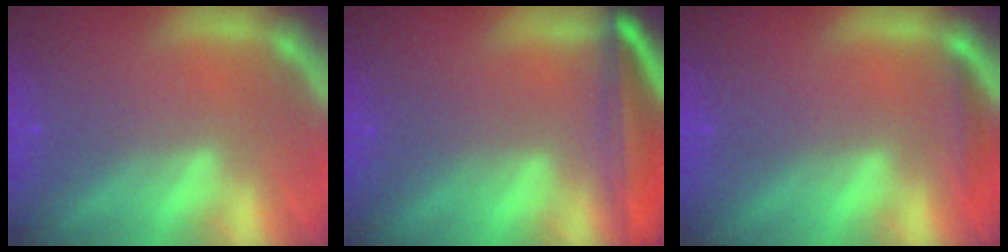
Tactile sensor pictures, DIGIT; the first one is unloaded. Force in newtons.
{"total": 7.6}
{"total": 1.4}